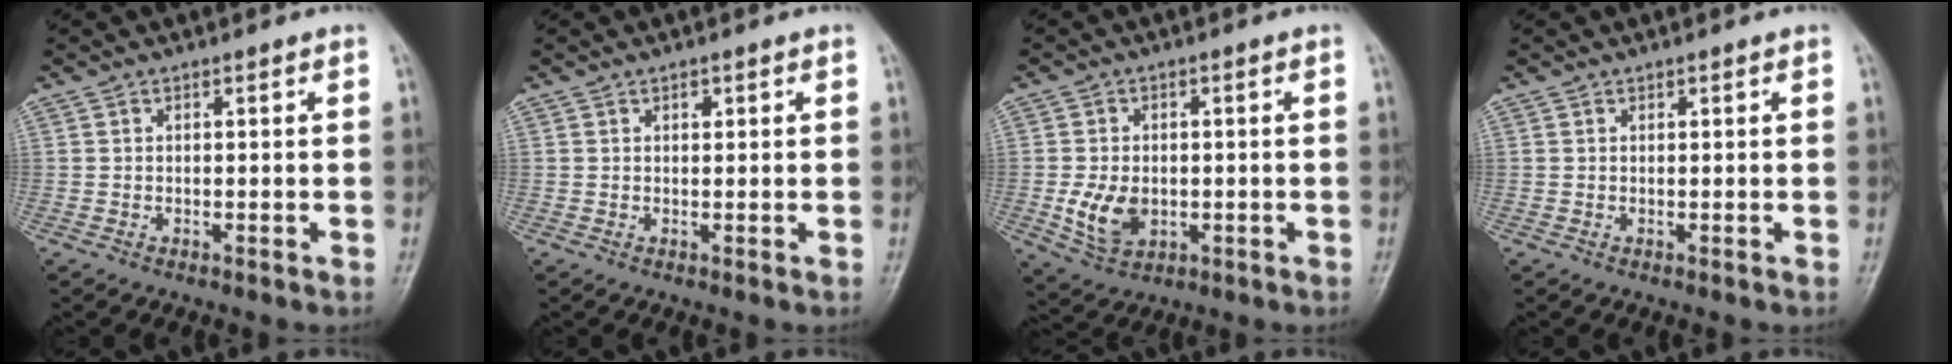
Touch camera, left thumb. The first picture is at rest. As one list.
[{"total": 0.9, "force": [0.5, 0.5, 0.6], "torque": [-0.005, -0.001, 0.007]}, {"total": 7.3, "force": [-1.1, 5.2, 5.1], "torque": [-0.084, -0.003, -0.010]}, {"total": 0.0}]